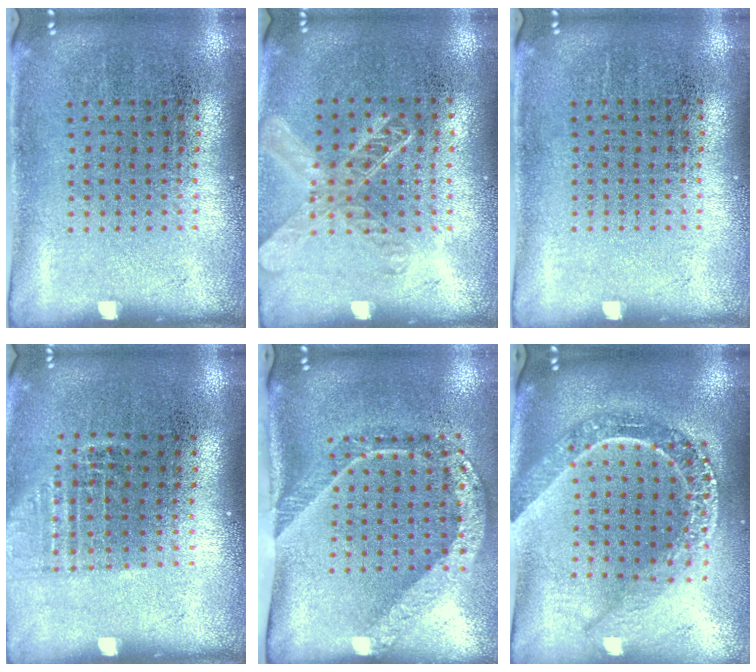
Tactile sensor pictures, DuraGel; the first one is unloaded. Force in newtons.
{"total": 1.3, "press": 1.2, "slide": 0.5}
{"total": 0.0}
{"total": 1.1, "press": 1.0, "slide": 0.5}
{"total": 2.3, "press": 1.5, "slide": 1.7}
{"total": 2.4, "press": 2.0, "slide": 1.3}